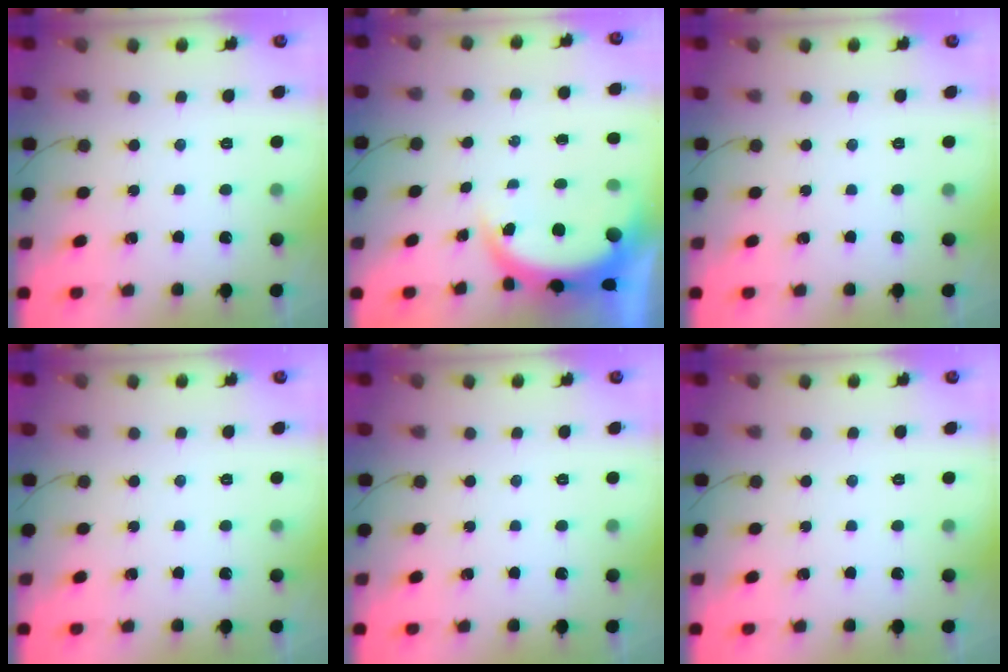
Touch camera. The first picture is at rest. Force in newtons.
{"total": 5.0, "press": 4.9, "slide": 0.6}
{"total": 0.0}
{"total": 0.0}
{"total": 0.0}
{"total": 0.0}